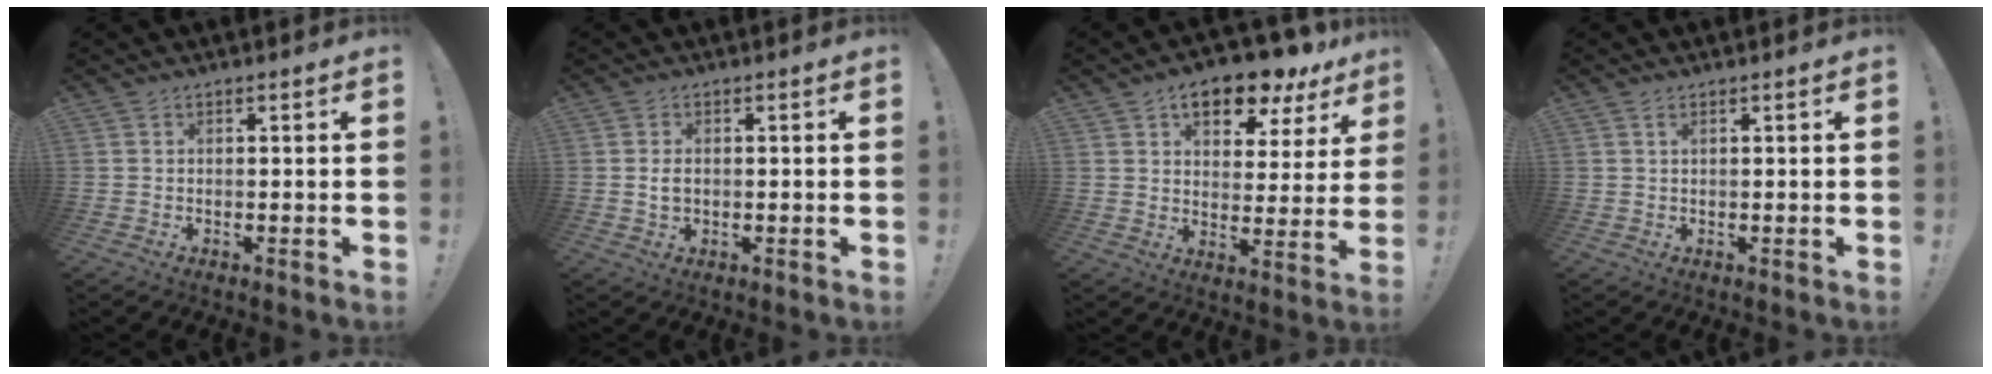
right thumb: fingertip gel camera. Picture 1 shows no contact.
{"total": 2.6, "force": [0.0, 1.7, 2.0], "torque": [-0.030, 0.002, -0.002]}
{"total": 11.7, "force": [8.1, 5.1, 6.7], "torque": [-0.103, -0.055, 0.140]}
{"total": 1.1, "force": [0.5, 0.5, 0.9], "torque": [-0.013, -0.001, 0.008]}